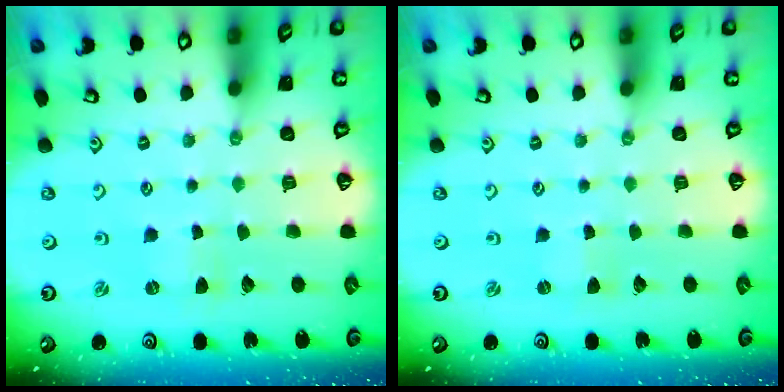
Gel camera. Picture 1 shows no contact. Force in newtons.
{"total": 0.0}